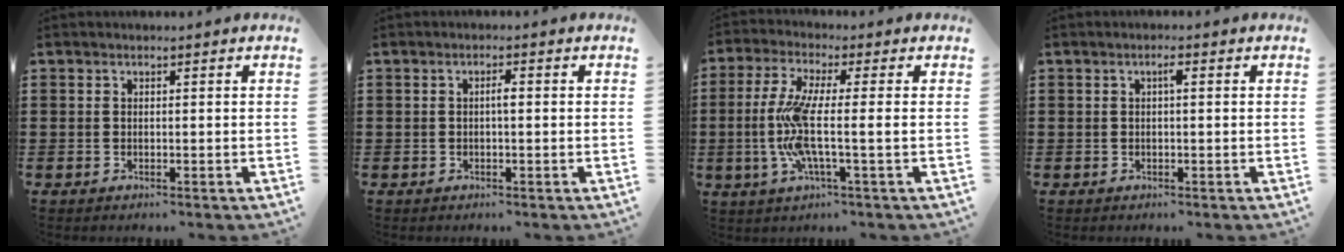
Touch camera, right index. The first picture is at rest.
{"total": 1.5, "force": [-0.1, 0.3, 1.4], "torque": [-0.027, 0.001, -0.003]}
{"total": 8.8, "force": [-1.1, 1.0, 8.7], "torque": [-0.202, -0.024, -0.032]}
{"total": 1.3, "force": [0.2, 0.2, 1.3], "torque": [-0.025, 0.003, 0.001]}